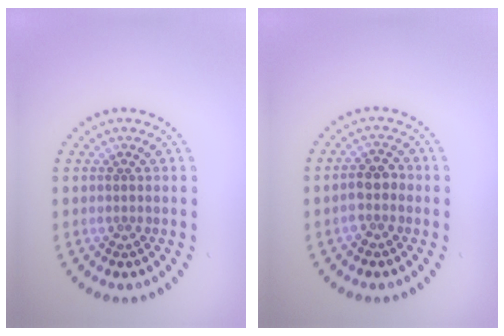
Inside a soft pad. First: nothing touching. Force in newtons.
{"total": 1.9, "press": 1.8, "slide": 0.6}